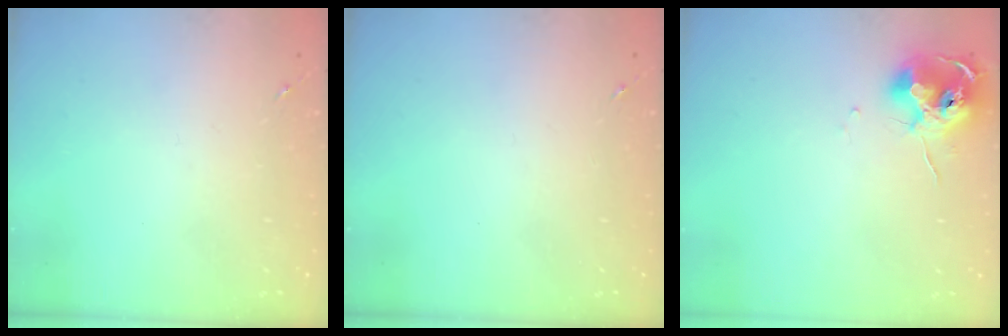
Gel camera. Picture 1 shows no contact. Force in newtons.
{"total": 0.0}
{"total": 10.4, "press": 10.3, "slide": 0.7}